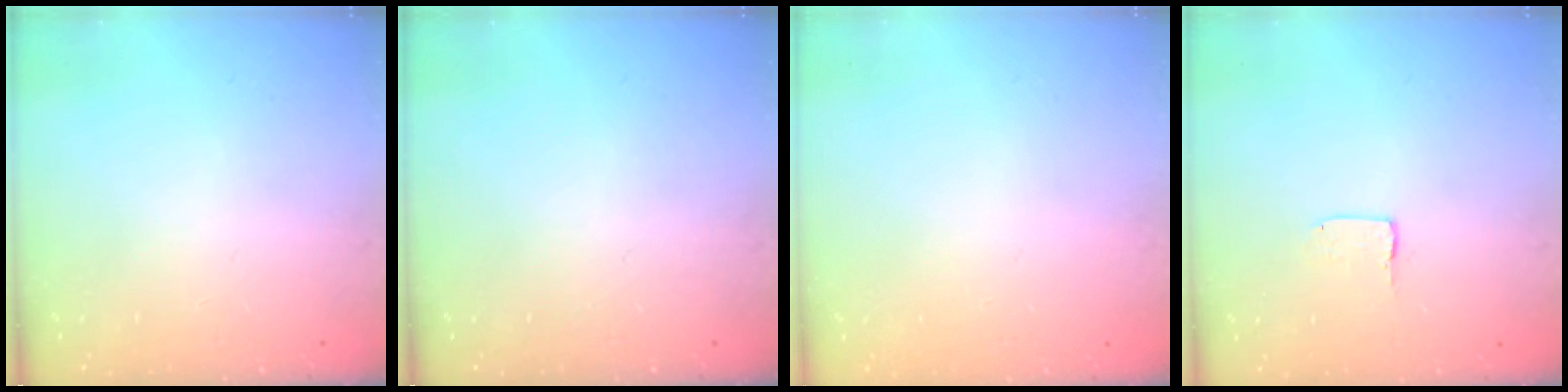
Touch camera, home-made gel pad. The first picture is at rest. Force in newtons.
{"total": 0.0}
{"total": 0.8, "press": 0.4, "slide": 0.7}
{"total": 2.0, "press": 2.0, "slide": 0.1}